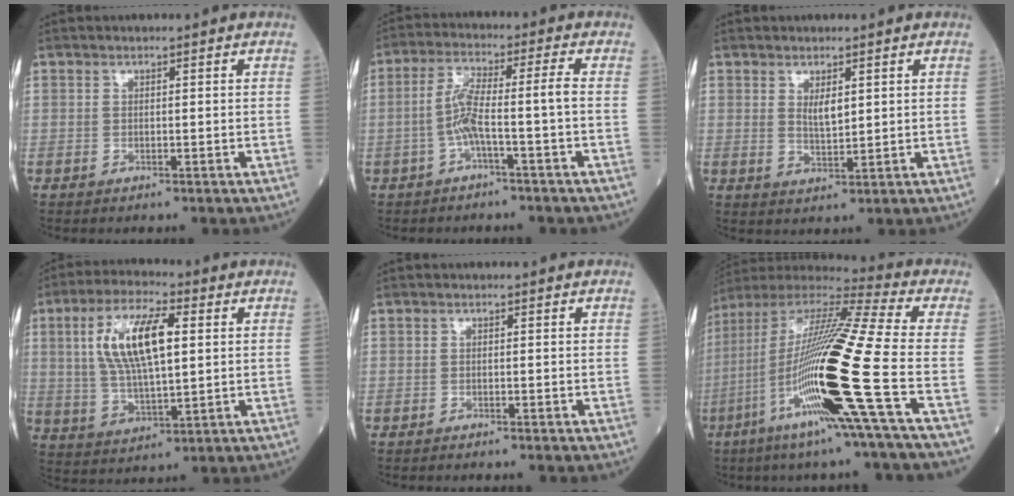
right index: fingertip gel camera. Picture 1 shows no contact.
{"total": 6.1, "force": [-2.0, -0.4, 5.7], "torque": [-0.118, 0.024, -0.036]}
{"total": 2.7, "force": [1.1, 0.8, 2.3], "torque": [-0.046, -0.006, 0.026]}
{"total": 12.1, "force": [2.9, 3.5, 11.2], "torque": [-0.231, 0.010, 0.056]}
{"total": 1.2, "force": [-1.0, -0.2, 0.5], "torque": [-0.006, 0.002, -0.011]}
{"total": 24.7, "force": [-7.3, -0.8, 23.6], "torque": [-0.457, -0.036, -0.153]}